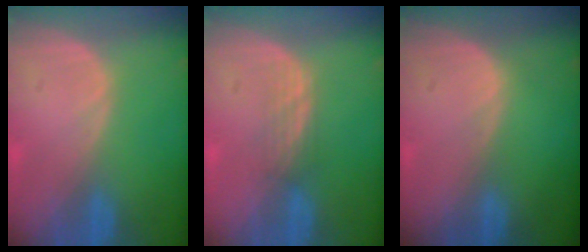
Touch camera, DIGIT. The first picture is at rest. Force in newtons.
{"total": 2.2, "press": 2.2, "slide": 0.4}
{"total": 0.0}